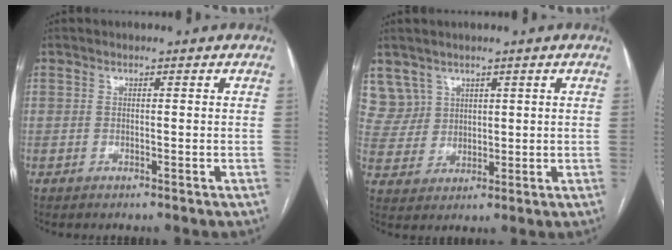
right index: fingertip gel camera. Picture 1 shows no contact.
{"total": 3.5, "force": [2.6, 2.3, 0.0], "torque": [0.010, 0.005, 0.057]}